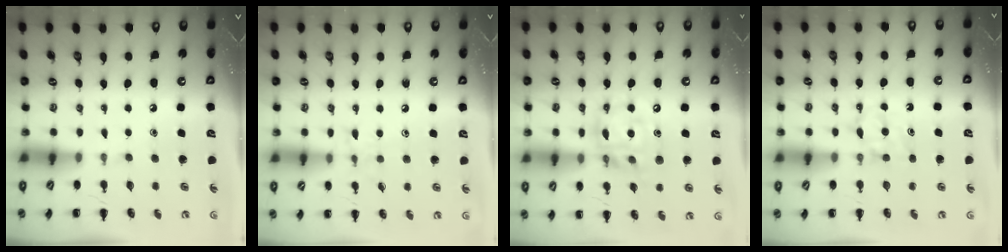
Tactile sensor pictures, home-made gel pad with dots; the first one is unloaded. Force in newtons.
{"total": 6.0, "press": 5.6, "slide": 2.1}
{"total": 13.7, "press": 13.2, "slide": 3.6}
{"total": 5.5, "press": 5.3, "slide": 1.6}